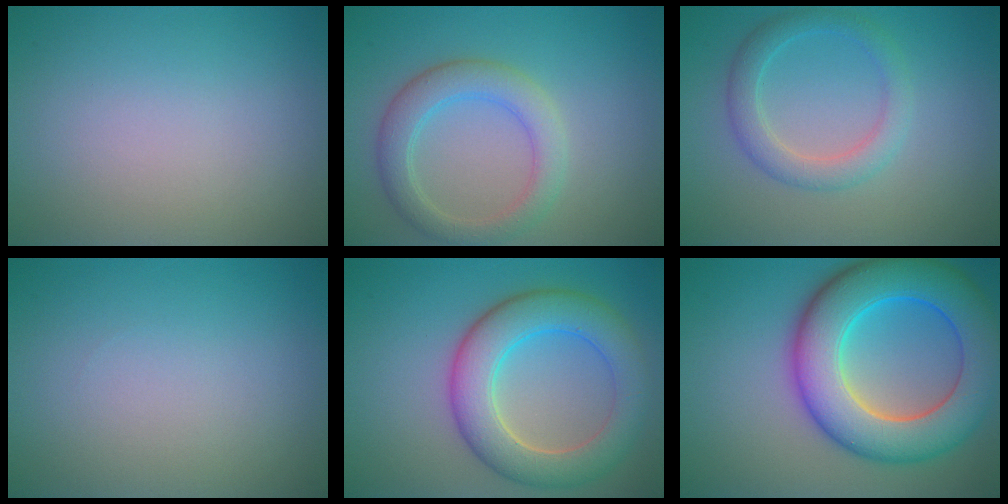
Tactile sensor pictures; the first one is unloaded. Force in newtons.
{"total": 3.9, "press": 3.9, "slide": 0.5}
{"total": 3.0, "press": 3.0, "slide": 0.0}
{"total": 0.0}
{"total": 7.1, "press": 7.1, "slide": 0.4}
{"total": 11.1, "press": 11.1, "slide": 0.5}